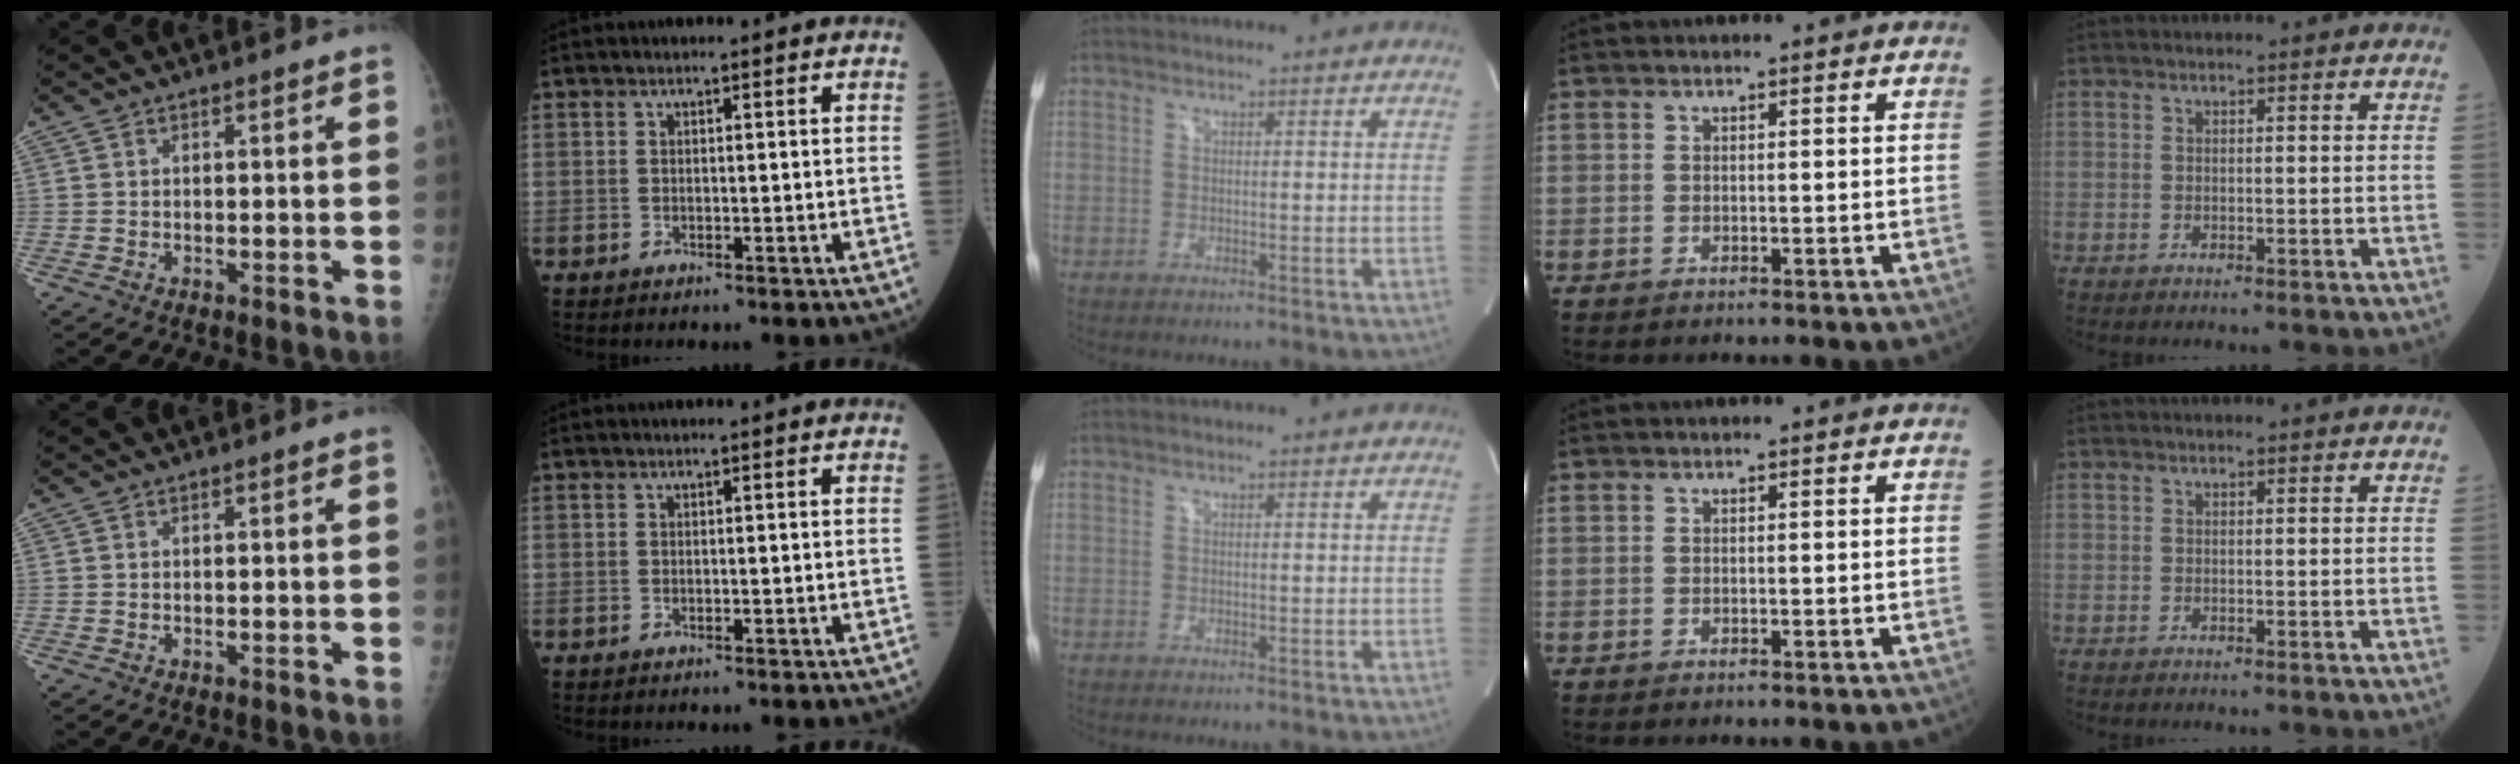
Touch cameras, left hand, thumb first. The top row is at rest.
{}